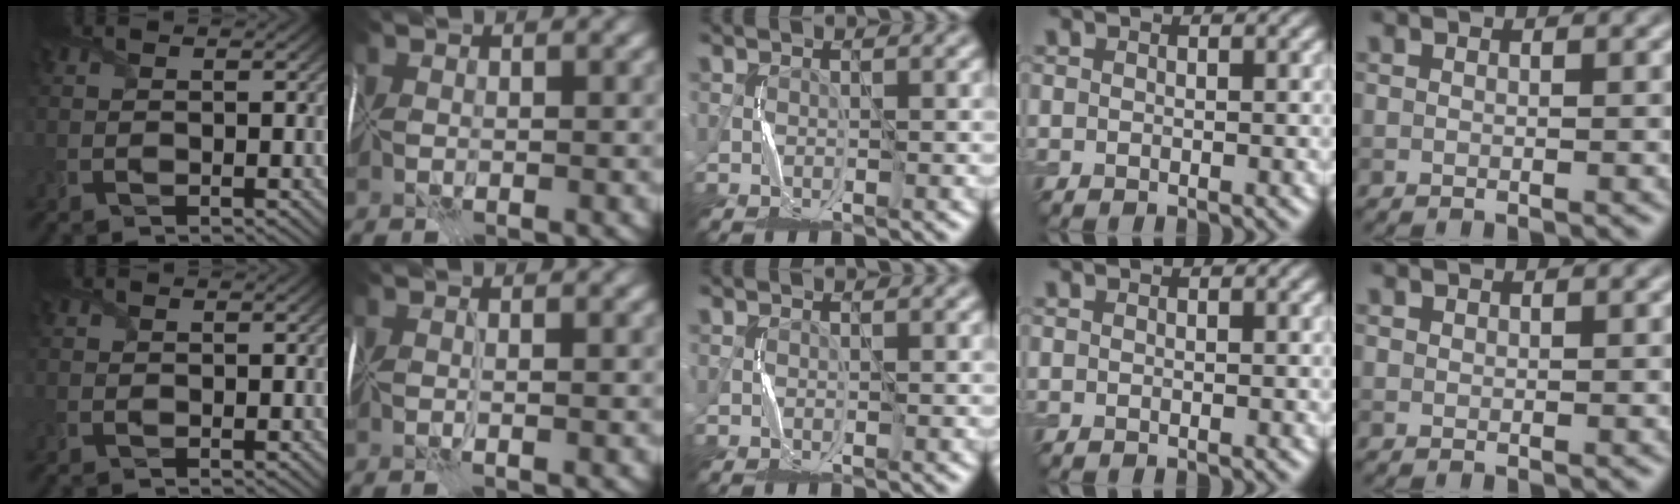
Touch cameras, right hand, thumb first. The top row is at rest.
{"index": {"total": 1.3, "force": [0.1, 0.2, 1.3], "torque": [-0.019, -0.003, -0.001]}}